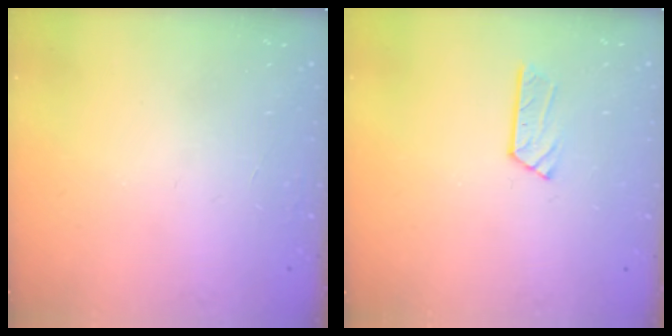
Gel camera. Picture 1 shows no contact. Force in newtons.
{"total": 3.6, "press": 3.6, "slide": 0.4}